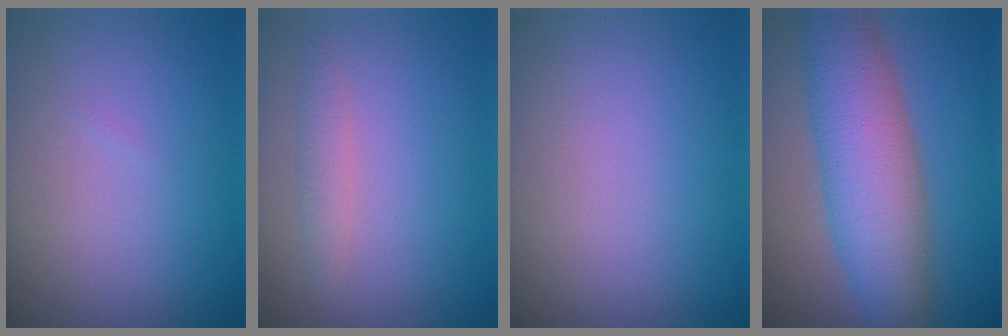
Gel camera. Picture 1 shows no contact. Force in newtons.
{"total": 1.4, "press": 1.4, "slide": 0.1}
{"total": 0.0}
{"total": 7.9, "press": 7.9, "slide": 0.2}